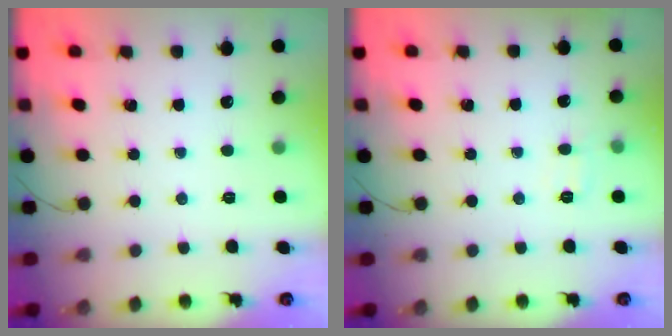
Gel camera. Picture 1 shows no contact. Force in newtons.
{"total": 6.3, "press": 6.2, "slide": 1.1}